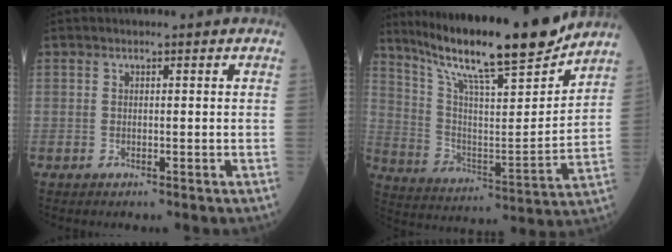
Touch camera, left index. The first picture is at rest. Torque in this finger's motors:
{"motor_torque": [1.23, -0.91, 0.69, 0.19]}